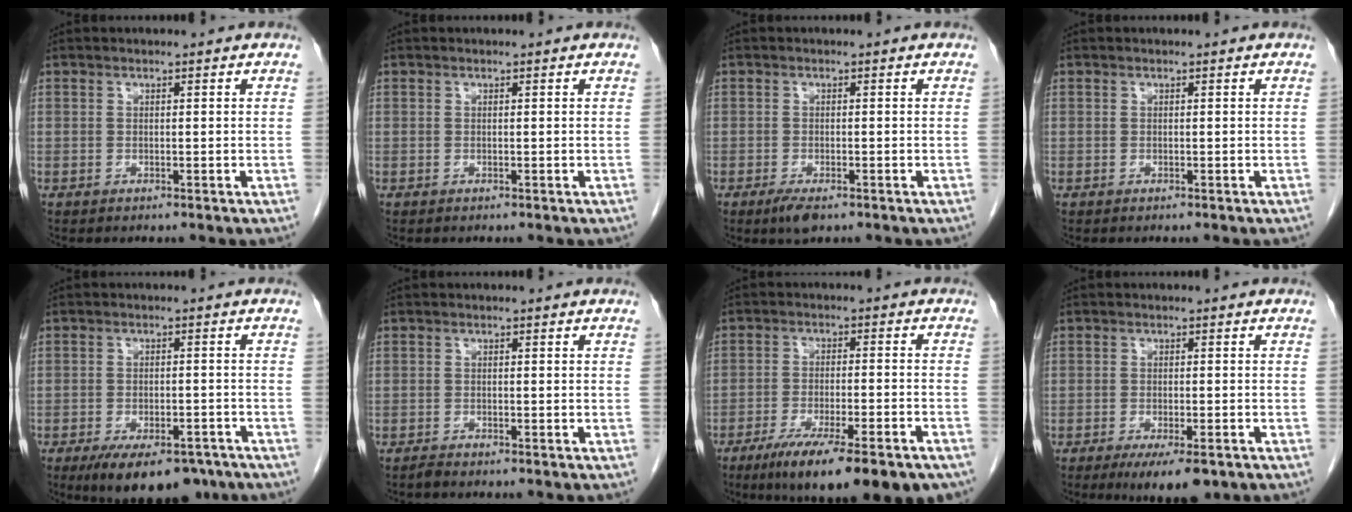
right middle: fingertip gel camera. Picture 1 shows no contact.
{"total": 0.0}
{"total": 2.8, "force": [-1.8, 0.8, 2.0], "torque": [-0.042, -0.005, -0.028]}
{"total": 0.0}
{"total": 11.4, "force": [-8.3, 4.6, 6.4], "torque": [-0.090, -0.005, -0.122]}
{"total": 0.8, "force": [-0.8, -0.1, 0.2], "torque": [-0.012, -0.003, -0.016]}
{"total": 17.7, "force": [-12.5, 3.3, 12.1], "torque": [-0.140, -0.022, -0.186]}
{"total": 6.3, "force": [-4.0, 1.7, 4.6], "torque": [-0.064, -0.012, -0.057]}